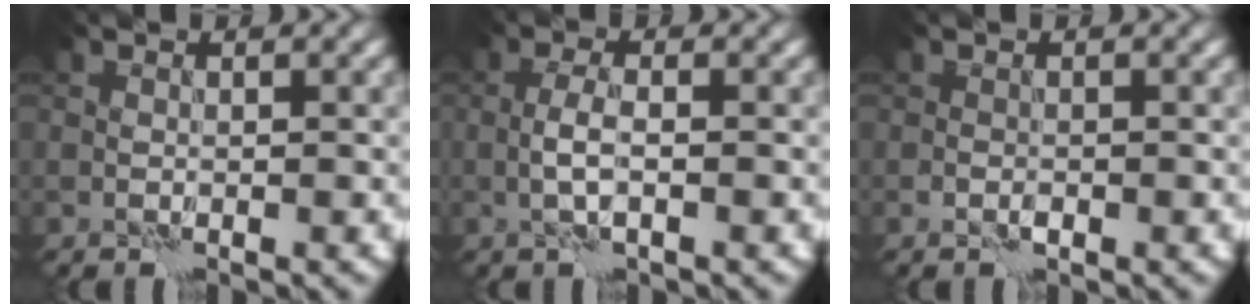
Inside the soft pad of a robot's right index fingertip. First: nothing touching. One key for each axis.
{"total": 2.1, "fx": -0.4, "fy": 0.5, "fz": 2.0, "tx": -0.043, "ty": 0.003, "tz": -0.012}
{"total": 0.7, "fx": -0.5, "fy": 0.3, "fz": 0.4, "tx": -0.007, "ty": 0.003, "tz": -0.010}